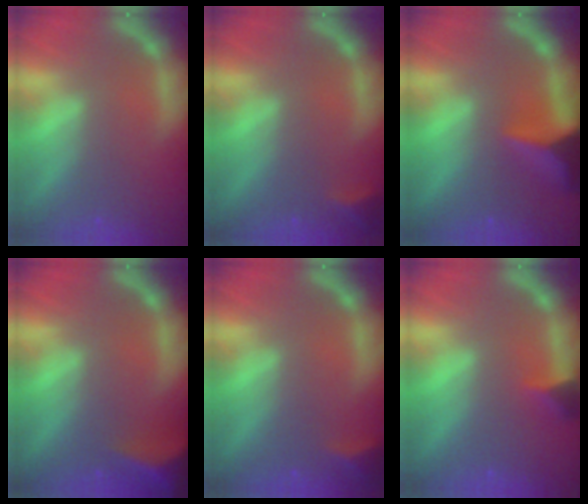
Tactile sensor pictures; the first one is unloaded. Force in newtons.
{"total": 1.9}
{"total": 7.5}
{"total": 8.0}
{"total": 2.4}
{"total": 1.9}